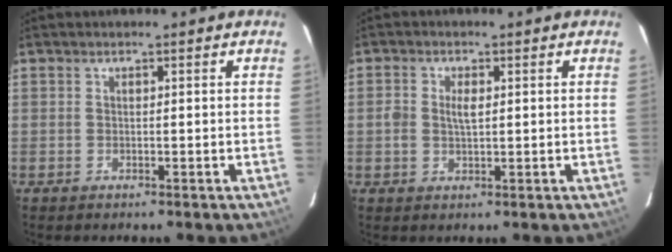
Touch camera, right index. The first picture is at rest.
{"total": 3.3, "force": [0.2, 1.9, 2.7], "torque": [-0.053, 0.003, 0.003]}